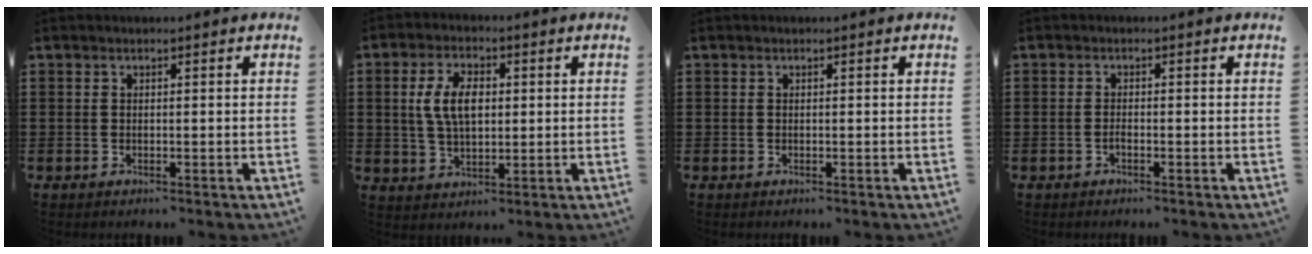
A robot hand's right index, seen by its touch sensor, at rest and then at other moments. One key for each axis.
{"total": 7.0, "fx": 0.9, "fy": 3.7, "fz": 5.9, "tx": -0.134, "ty": 0.009, "tz": 0.010}
{"total": 0.0}
{"total": 0.9, "fx": -0.5, "fy": 0.2, "fz": 0.7, "tx": -0.015, "ty": -0.005, "tz": -0.008}